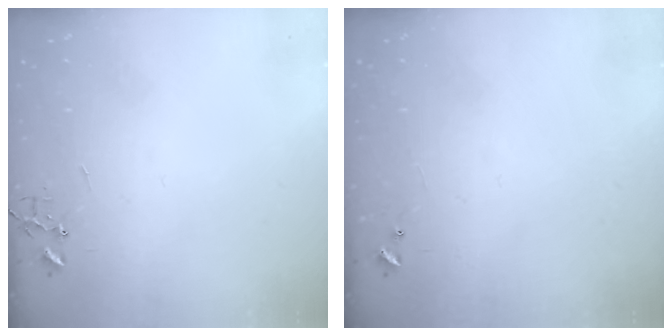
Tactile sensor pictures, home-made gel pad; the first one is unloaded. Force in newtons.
{"total": 4.7, "press": 4.7, "slide": 0.4}